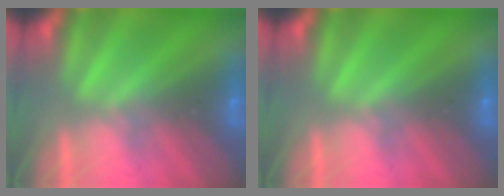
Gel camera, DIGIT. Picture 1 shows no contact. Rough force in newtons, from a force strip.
{"total": 0.0}